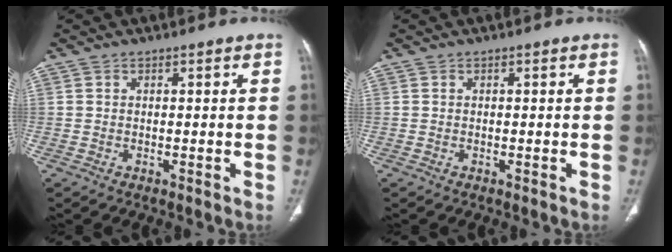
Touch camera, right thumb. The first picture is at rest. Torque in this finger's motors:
{"motor_torque": [0.07, 0.04, -0.17, 0.10, 0.03]}